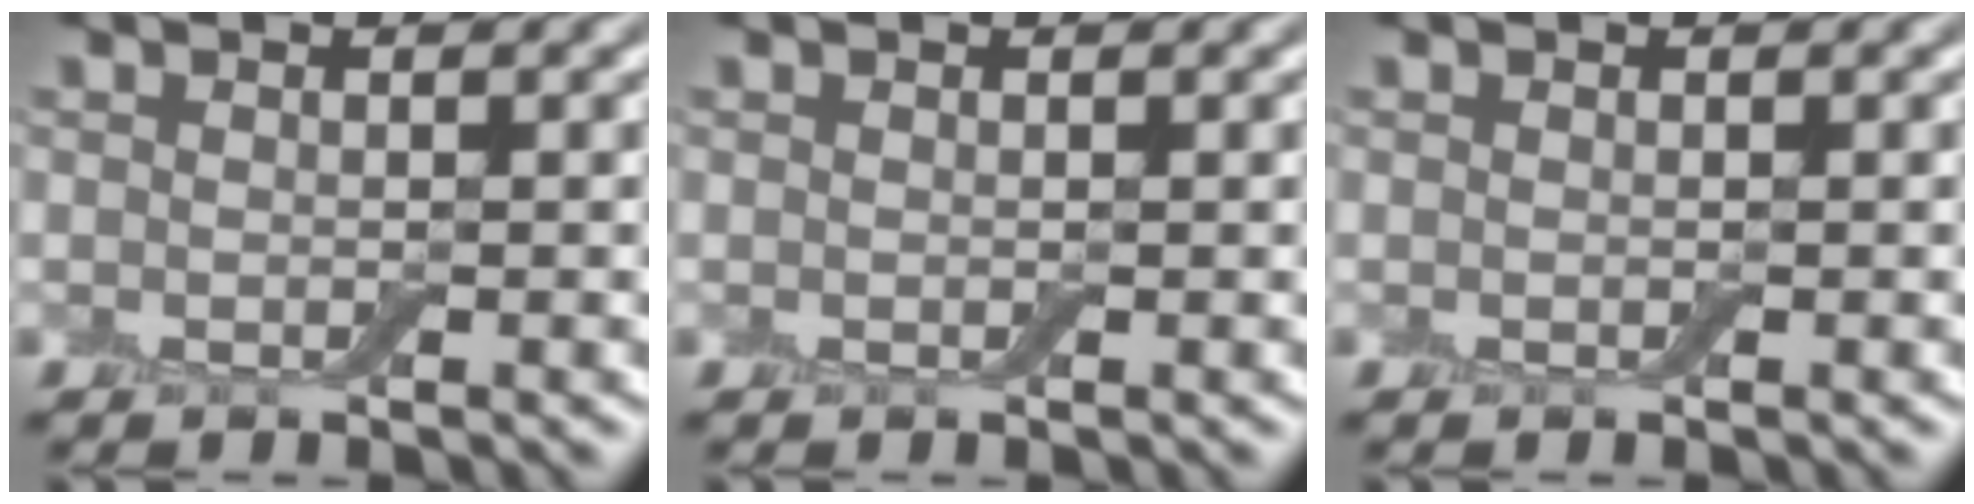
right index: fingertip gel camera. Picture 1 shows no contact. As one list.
[{"total": 0.0}, {"total": 0.0}]